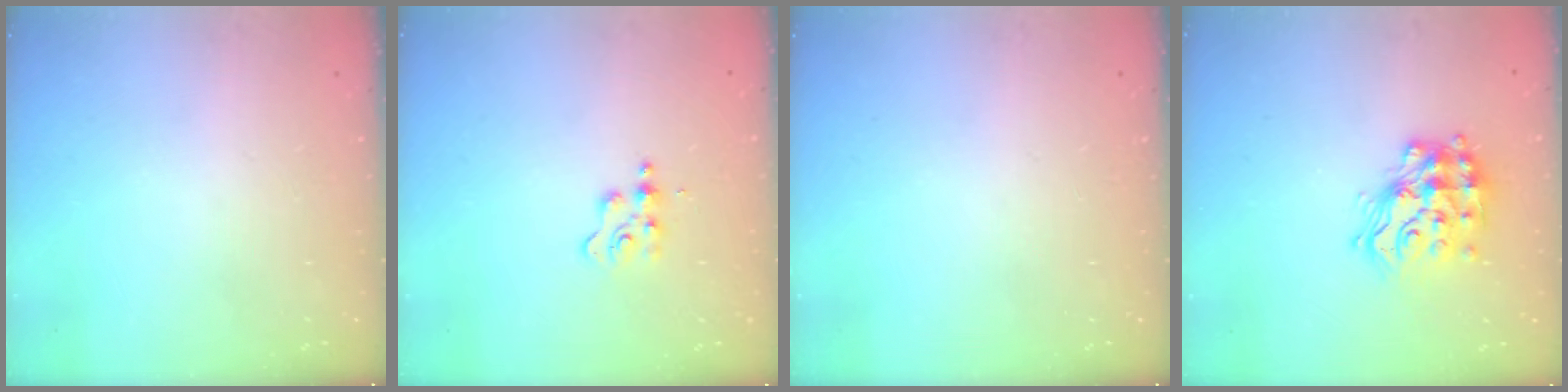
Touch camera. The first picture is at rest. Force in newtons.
{"total": 3.7, "press": 3.7, "slide": 0.5}
{"total": 0.0}
{"total": 15.7, "press": 15.6, "slide": 0.7}